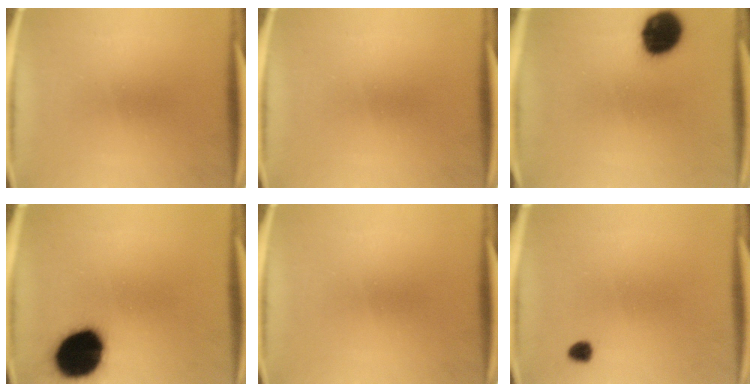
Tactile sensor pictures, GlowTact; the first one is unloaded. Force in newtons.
{"total": 0.0}
{"total": 12.9}
{"total": 18.6}
{"total": 0.0}
{"total": 1.7}